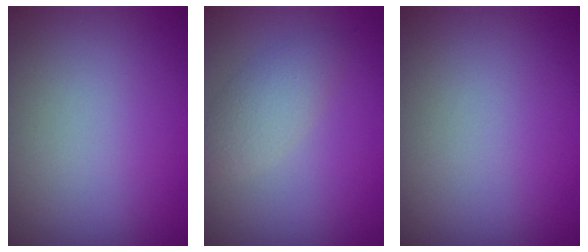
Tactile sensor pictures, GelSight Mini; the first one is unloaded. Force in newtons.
{"total": 2.4, "press": 2.4, "slide": 0.1}
{"total": 0.0}